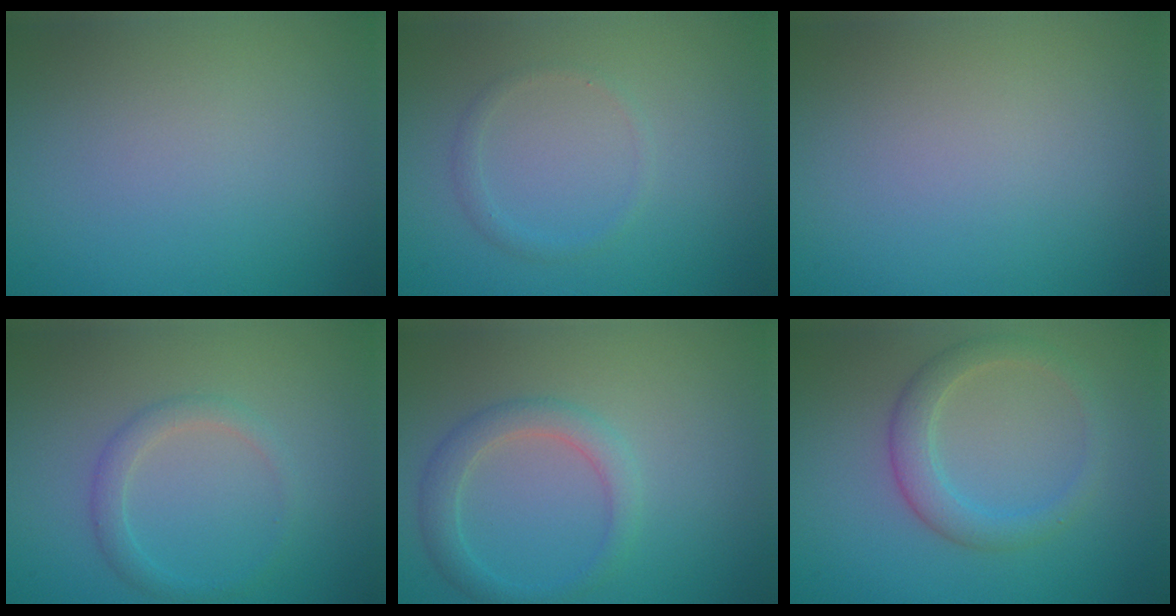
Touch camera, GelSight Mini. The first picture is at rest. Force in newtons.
{"total": 0.9, "press": 0.9, "slide": 0.1}
{"total": 0.0}
{"total": 1.8, "press": 1.8, "slide": 0.2}
{"total": 2.7, "press": 2.7, "slide": 0.2}
{"total": 3.0, "press": 3.0, "slide": 0.1}